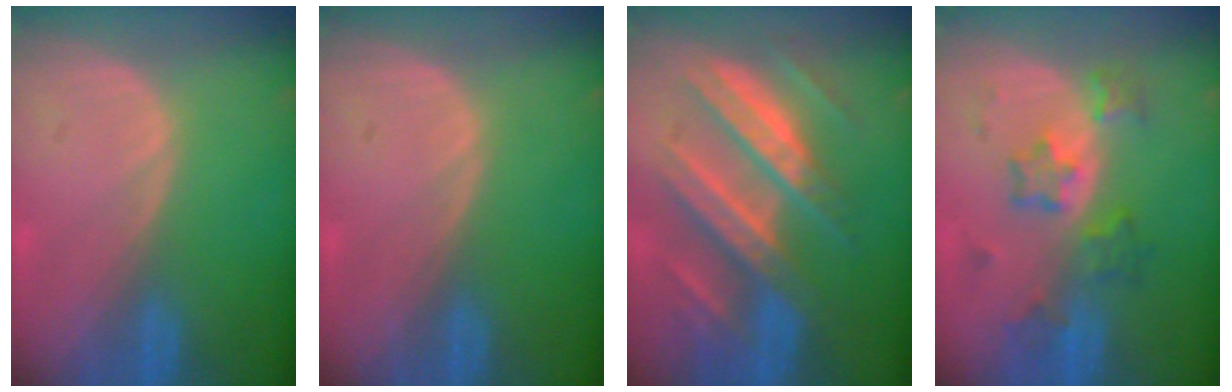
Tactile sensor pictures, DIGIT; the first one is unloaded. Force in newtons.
{"total": 0.0}
{"total": 11.1, "press": 11.1, "slide": 1.0}
{"total": 5.9, "press": 5.9, "slide": 0.8}